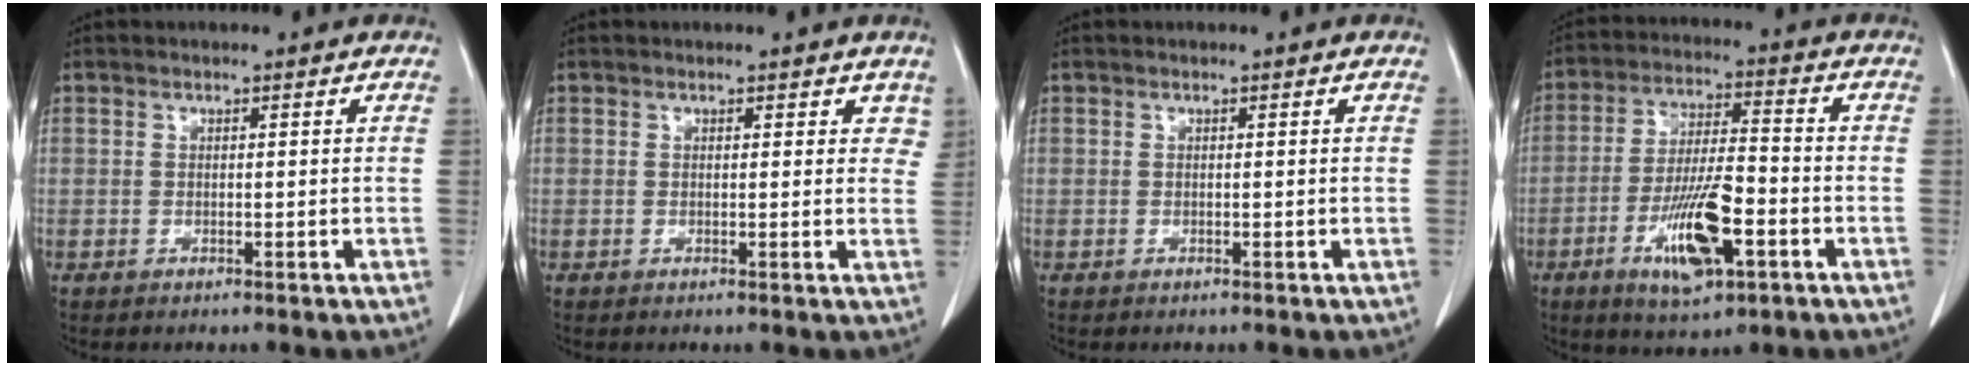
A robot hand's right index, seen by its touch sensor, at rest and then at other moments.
{"total": 2.4, "force": [1.8, 1.5, 0.8], "torque": [0.014, -0.001, 0.009]}
{"total": 0.0}
{"total": 12.0, "force": [-4.8, 3.0, 10.6], "torque": [-0.201, -0.007, -0.080]}